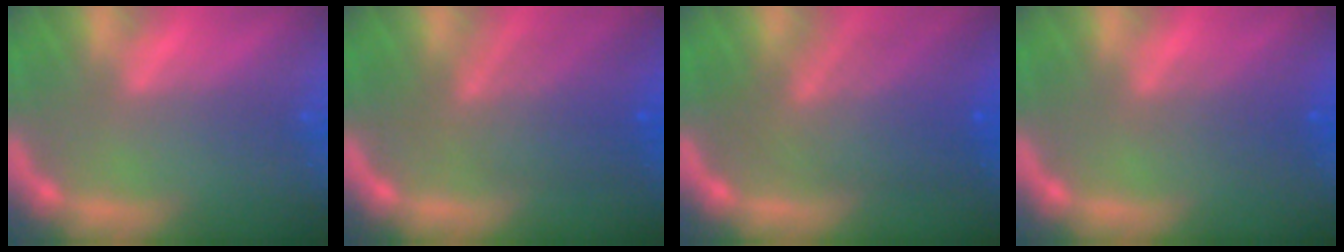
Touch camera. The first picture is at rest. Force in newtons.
{"total": 6.5}
{"total": 8.0}
{"total": 2.5}